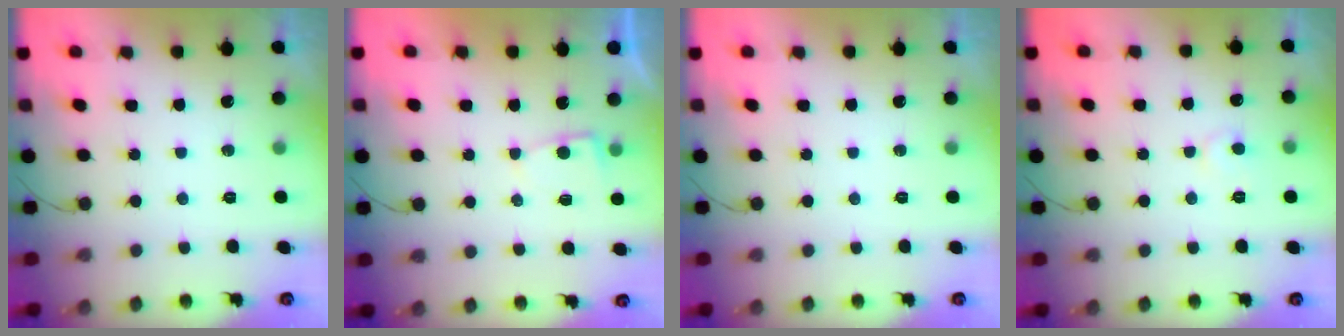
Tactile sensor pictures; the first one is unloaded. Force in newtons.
{"total": 2.4, "press": 2.4, "slide": 0.4}
{"total": 0.0}
{"total": 5.5, "press": 5.5, "slide": 0.5}